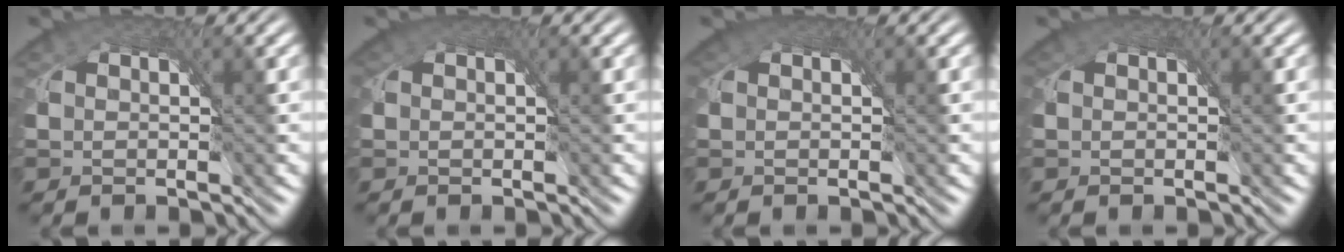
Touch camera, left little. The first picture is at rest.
{"total": 1.6, "force": [0.5, 1.4, 0.6], "torque": [-0.015, 0.001, 0.003]}
{"total": 1.4, "force": [0.5, 1.2, 0.6], "torque": [-0.015, -0.001, 0.005]}
{"total": 0.8, "force": [0.2, 0.7, 0.2], "torque": [-0.003, -0.001, -0.001]}